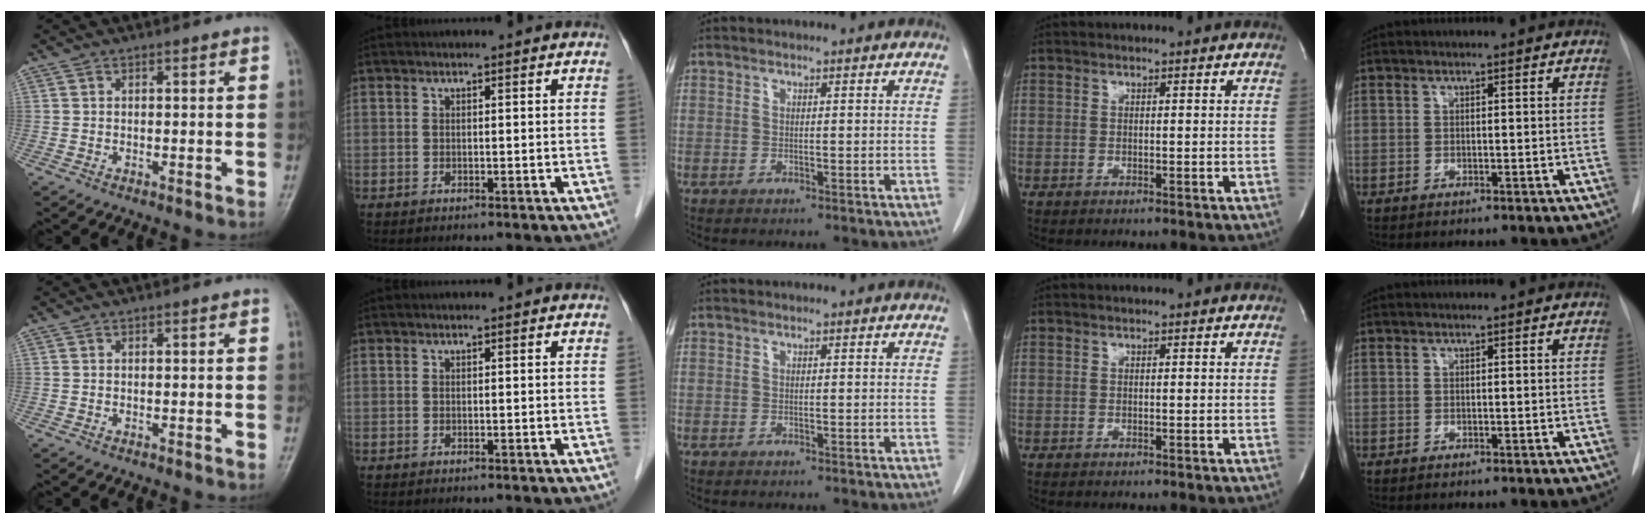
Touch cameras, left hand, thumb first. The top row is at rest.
{}